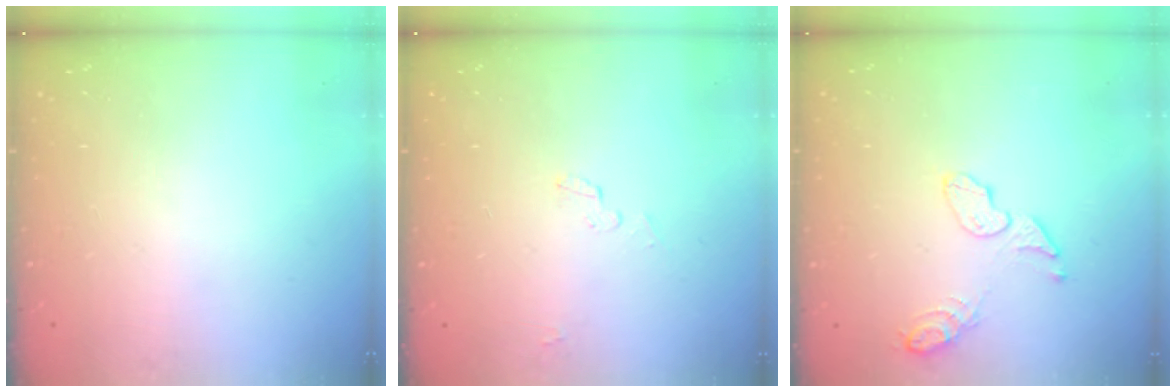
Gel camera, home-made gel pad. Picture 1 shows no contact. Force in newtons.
{"total": 3.4, "press": 3.2, "slide": 1.2}
{"total": 6.8, "press": 6.8, "slide": 0.5}